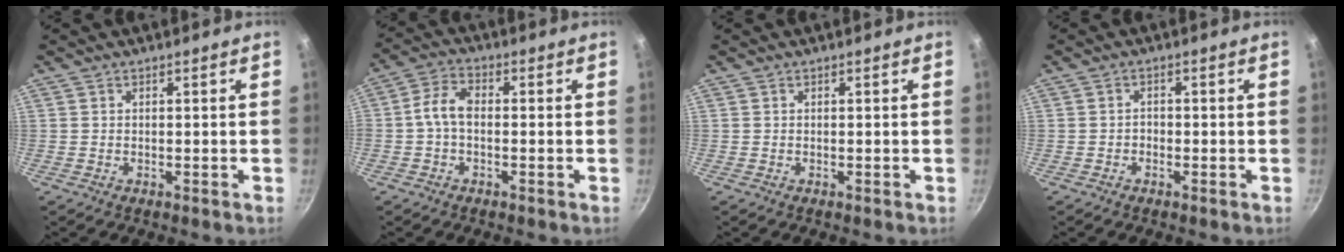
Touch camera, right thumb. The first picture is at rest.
{"total": 5.3, "force": [-0.7, 3.1, 4.3], "torque": [-0.084, 0.028, -0.024]}
{"total": 0.0}
{"total": 1.2, "force": [-0.6, 0.8, 0.5], "torque": [-0.005, 0.006, -0.011]}